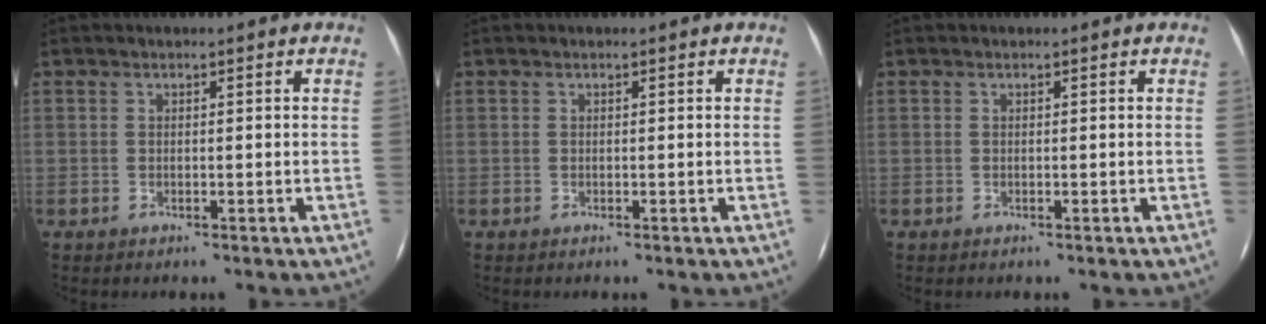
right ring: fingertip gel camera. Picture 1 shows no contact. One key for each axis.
{"total": 0.0}
{"total": 0.0}